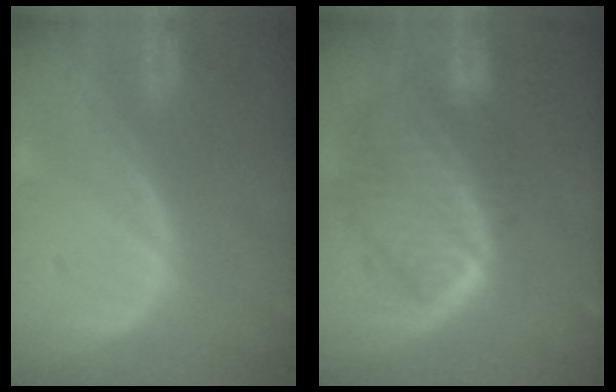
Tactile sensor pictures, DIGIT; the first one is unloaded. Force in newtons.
{"total": 10.0, "press": 8.5, "slide": 5.2}